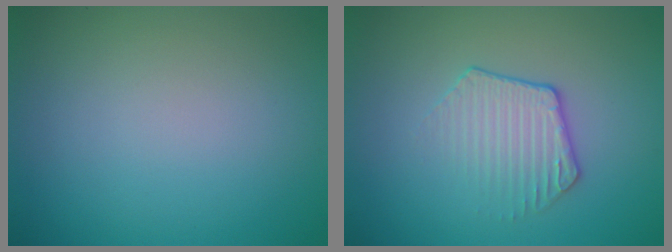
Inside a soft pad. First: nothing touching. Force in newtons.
{"total": 2.3, "press": 1.8, "slide": 1.4}